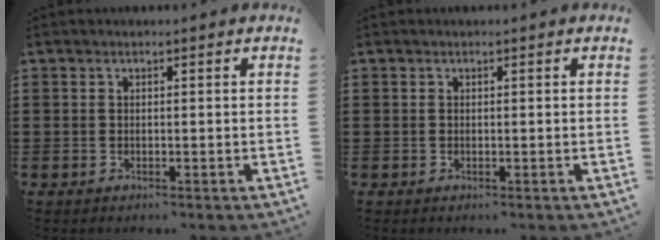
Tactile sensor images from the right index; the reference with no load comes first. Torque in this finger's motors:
{"motor_torque": [0.97, 1.17, 0.00, -0.01]}